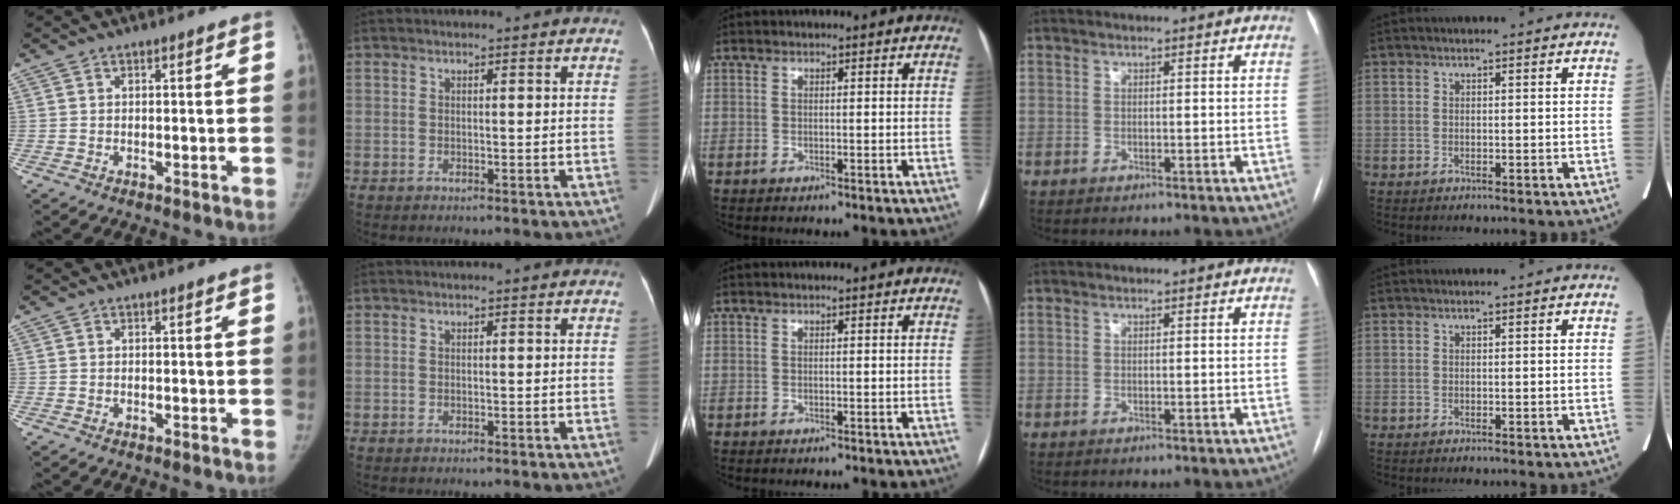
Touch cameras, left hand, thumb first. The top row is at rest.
{}